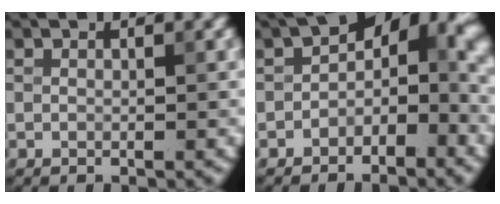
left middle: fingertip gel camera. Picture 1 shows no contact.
{"total": 5.5, "force": [-1.4, 3.8, 3.8], "torque": [-0.025, 0.017, -0.041]}